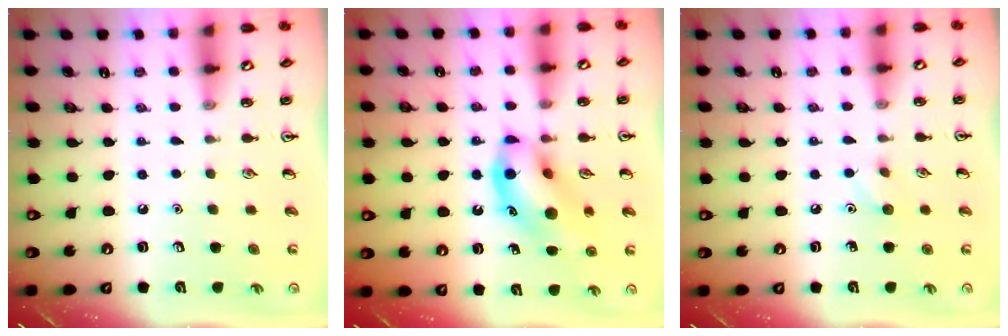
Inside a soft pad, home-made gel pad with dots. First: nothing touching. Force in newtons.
{"total": 13.5, "press": 13.3, "slide": 2.7}
{"total": 5.1, "press": 5.0, "slide": 1.2}